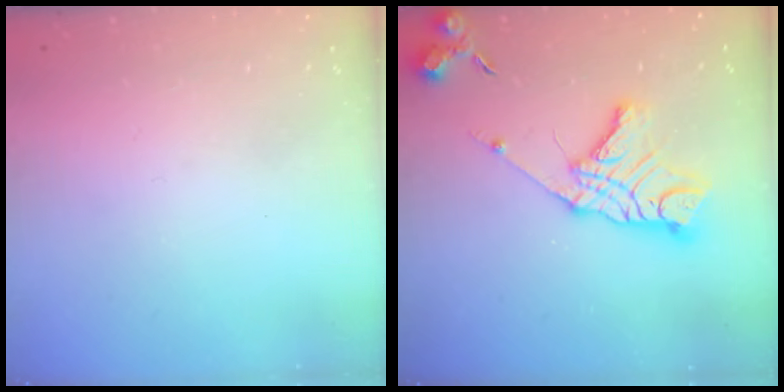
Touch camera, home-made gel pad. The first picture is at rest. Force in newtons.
{"total": 18.7, "press": 18.6, "slide": 1.5}